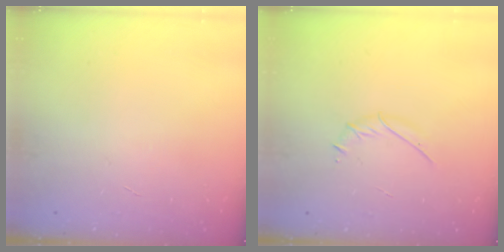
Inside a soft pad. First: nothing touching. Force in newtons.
{"total": 3.8, "press": 3.7, "slide": 1.1}